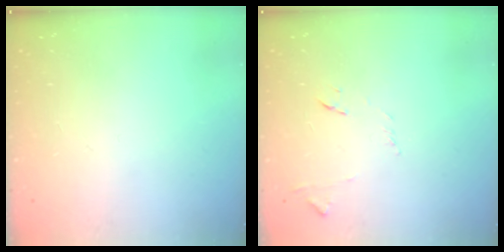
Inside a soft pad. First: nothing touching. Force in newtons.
{"total": 7.8, "press": 7.8, "slide": 0.6}